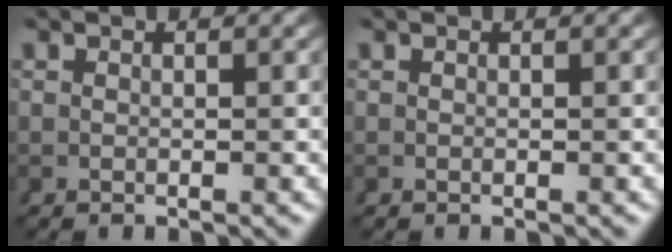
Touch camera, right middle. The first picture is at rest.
{"total": 0.0}